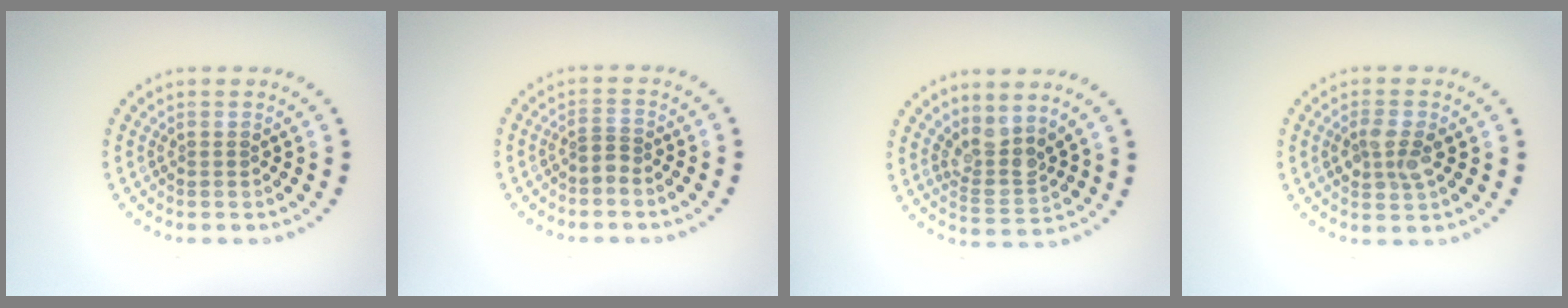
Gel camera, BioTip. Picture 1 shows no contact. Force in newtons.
{"total": 1.1, "press": 0.7, "slide": 0.8}
{"total": 3.2, "press": 2.4, "slide": 2.2}
{"total": 2.5, "press": 2.5, "slide": 0.2}